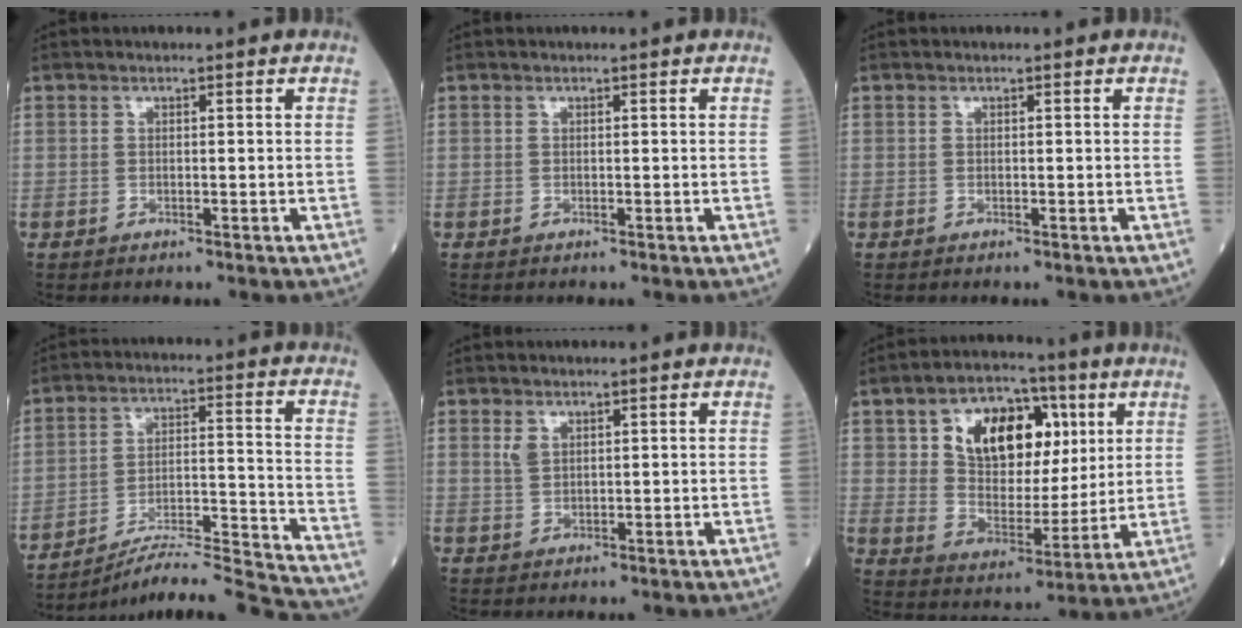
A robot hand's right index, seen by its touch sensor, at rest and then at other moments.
{"total": 0.0}
{"total": 0.0}
{"total": 16.8, "force": [-16.2, -0.9, 4.2], "torque": [-0.066, 0.019, -0.246]}
{"total": 1.4, "force": [0.9, 0.7, 0.8], "torque": [-0.019, 0.003, 0.024]}
{"total": 14.4, "force": [5.4, 8.4, 10.5], "torque": [-0.180, 0.027, 0.098]}